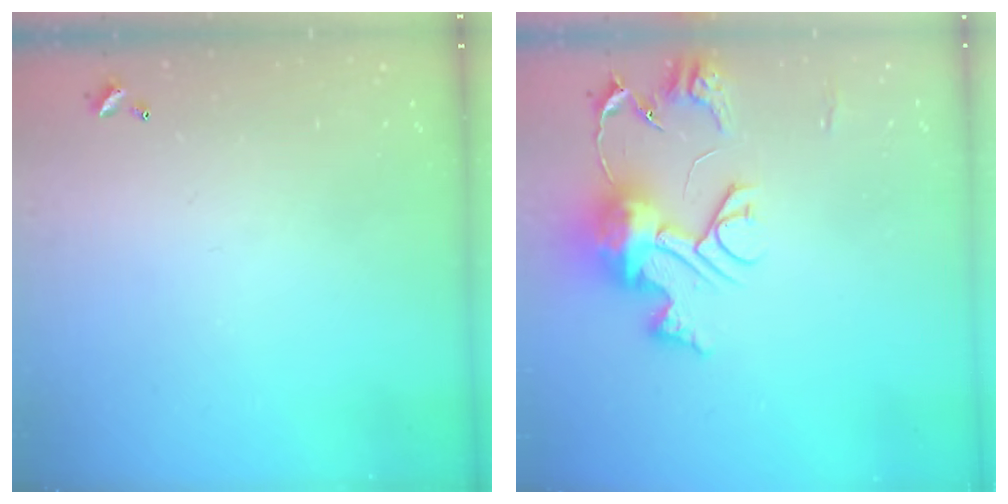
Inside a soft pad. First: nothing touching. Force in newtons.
{"total": 13.9, "press": 13.8, "slide": 1.5}